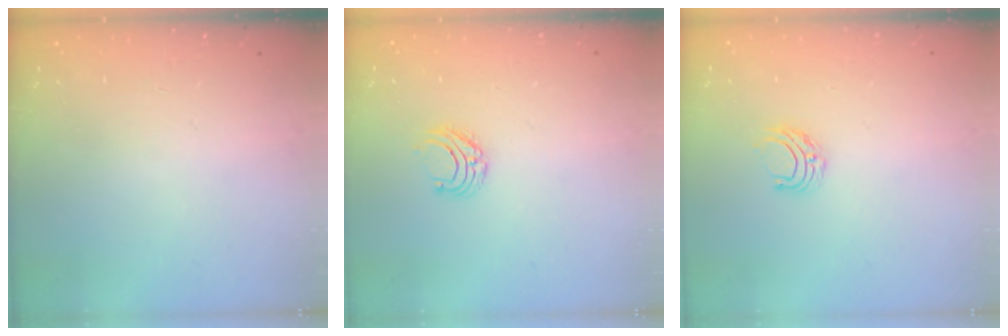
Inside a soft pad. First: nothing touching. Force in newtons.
{"total": 5.2, "press": 5.2, "slide": 0.5}
{"total": 5.6, "press": 5.6, "slide": 0.5}